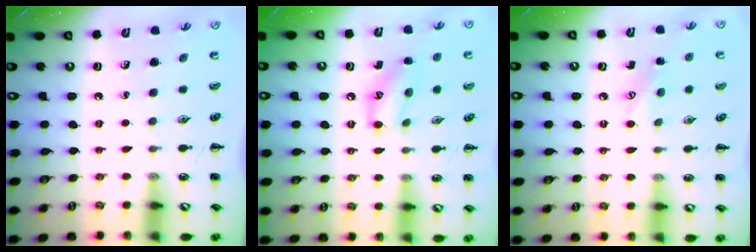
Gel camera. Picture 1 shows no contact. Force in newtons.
{"total": 11.6, "press": 11.4, "slide": 2.1}
{"total": 5.5, "press": 5.4, "slide": 1.2}